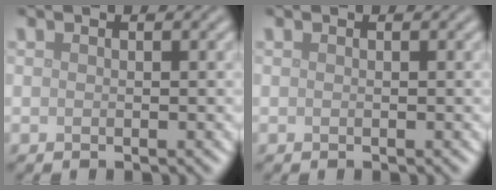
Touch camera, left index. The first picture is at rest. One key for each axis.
{"total": 0.0}